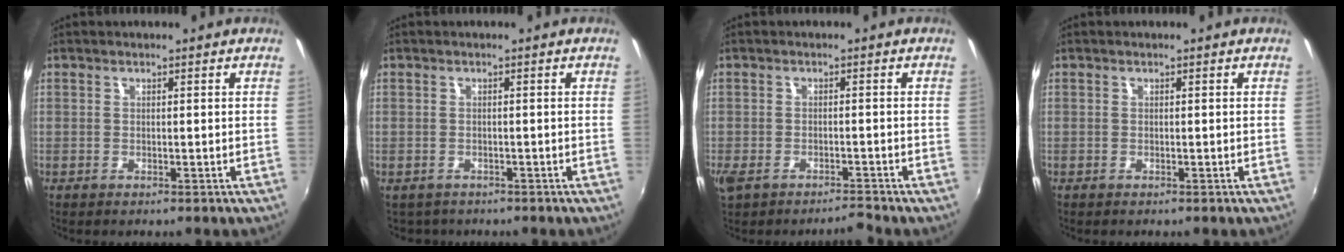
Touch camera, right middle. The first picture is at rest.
{"total": 2.0, "force": [-1.5, 1.3, 0.2], "torque": [-0.010, -0.005, -0.021]}
{"total": 3.8, "force": [-3.3, 0.8, 1.8], "torque": [-0.049, -0.015, -0.067]}
{"total": 0.0}